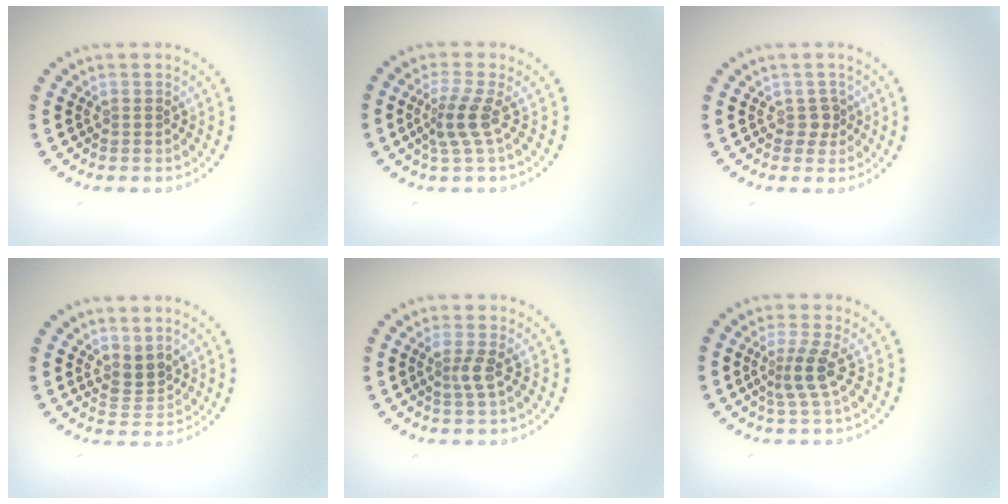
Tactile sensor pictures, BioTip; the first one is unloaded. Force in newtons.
{"total": 2.7, "press": 1.9, "slide": 1.9}
{"total": 1.3, "press": 1.1, "slide": 0.7}
{"total": 2.1, "press": 1.6, "slide": 1.4}
{"total": 1.7, "press": 1.3, "slide": 1.1}
{"total": 2.6, "press": 1.7, "slide": 1.9}